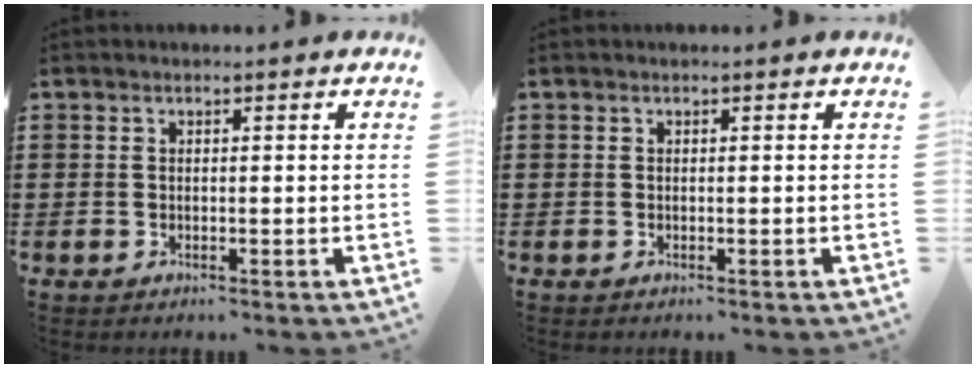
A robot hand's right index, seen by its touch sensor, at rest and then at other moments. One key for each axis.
{"total": 0.0}